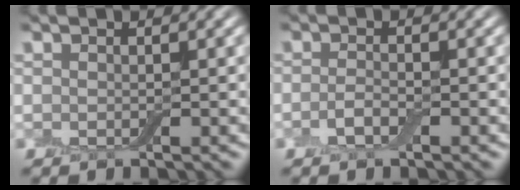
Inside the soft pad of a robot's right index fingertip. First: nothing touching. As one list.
[{"total": 1.2, "force": [-0.6, 0.4, 1.0], "torque": [-0.025, 0.004, -0.015]}]